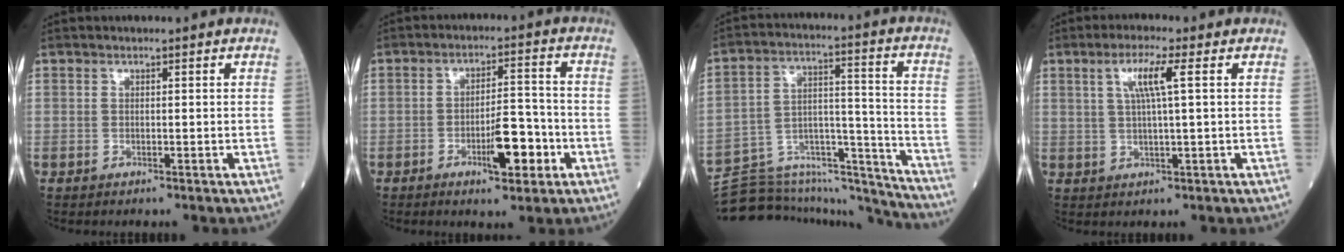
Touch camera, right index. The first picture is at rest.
{"total": 7.1, "force": [-2.9, 1.8, 6.3], "torque": [-0.102, 0.003, -0.041]}
{"total": 19.3, "force": [-18.8, 3.1, 3.3], "torque": [-0.056, 0.057, -0.281]}
{"total": 5.0, "force": [1.7, -0.3, 4.7], "torque": [-0.093, 0.006, 0.034]}